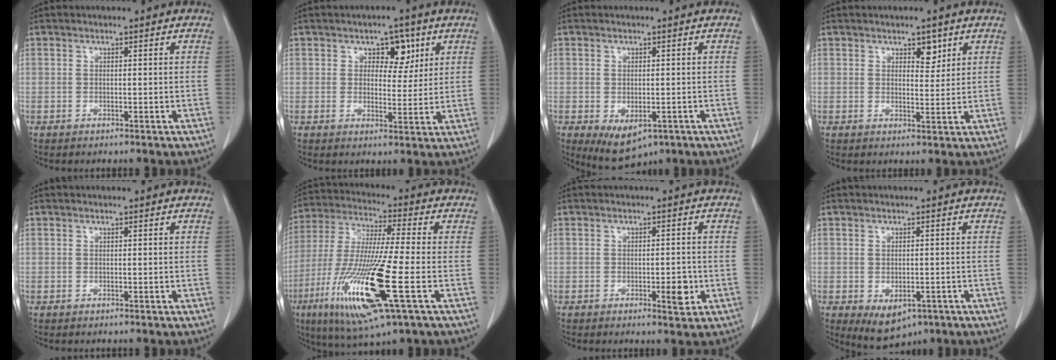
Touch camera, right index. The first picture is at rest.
{"total": 5.0, "force": [2.3, 3.0, 3.2], "torque": [-0.034, 0.006, 0.033]}
{"total": 6.3, "force": [-2.8, 3.3, 4.5], "torque": [-0.069, -0.013, -0.030]}
{"total": 2.8, "force": [1.7, 1.4, 1.8], "torque": [-0.020, -0.003, 0.028]}
{"total": 0.0}
{"total": 18.6, "force": [-6.4, 1.2, 17.4], "torque": [-0.374, -0.037, -0.119]}
{"total": 3.3, "force": [-1.1, 1.1, 2.9], "torque": [-0.041, -0.001, -0.012]}
{"total": 5.7, "force": [-2.6, 3.3, 3.8], "torque": [-0.057, -0.008, -0.025]}